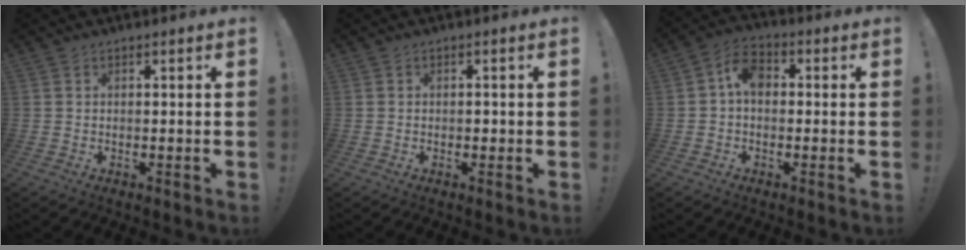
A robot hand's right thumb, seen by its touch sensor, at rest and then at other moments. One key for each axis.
{"total": 0.8, "fx": -0.4, "fy": 0.6, "fz": 0.4, "tx": -0.005, "ty": 0.003, "tz": -0.007}
{"total": 6.6, "fx": 0.5, "fy": 4.6, "fz": 4.7, "tx": -0.085, "ty": 0.016, "tz": 0.012}